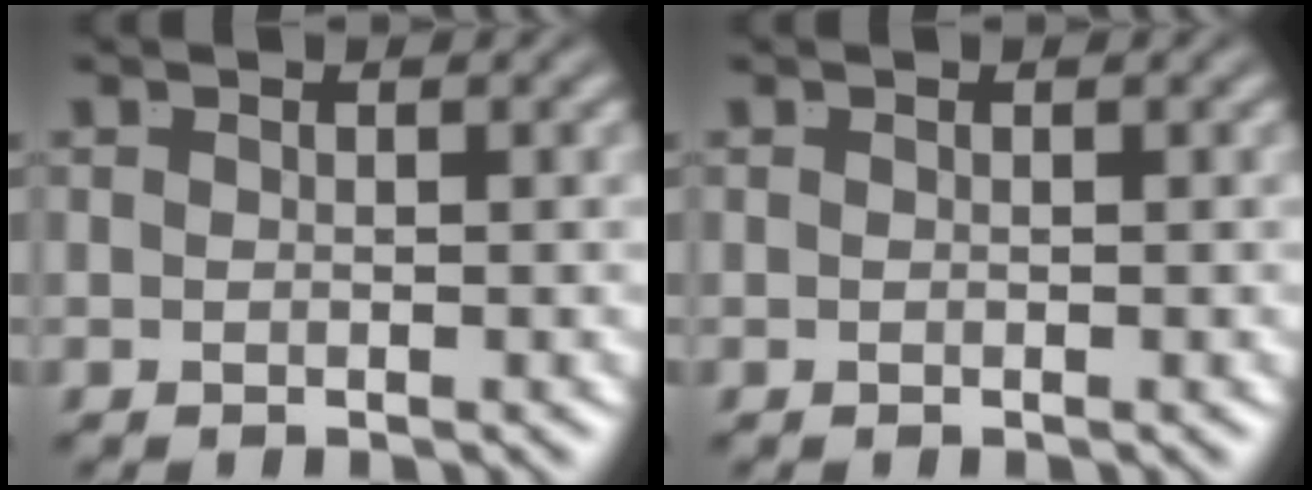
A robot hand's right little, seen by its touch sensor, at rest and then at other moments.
{"total": 0.0}